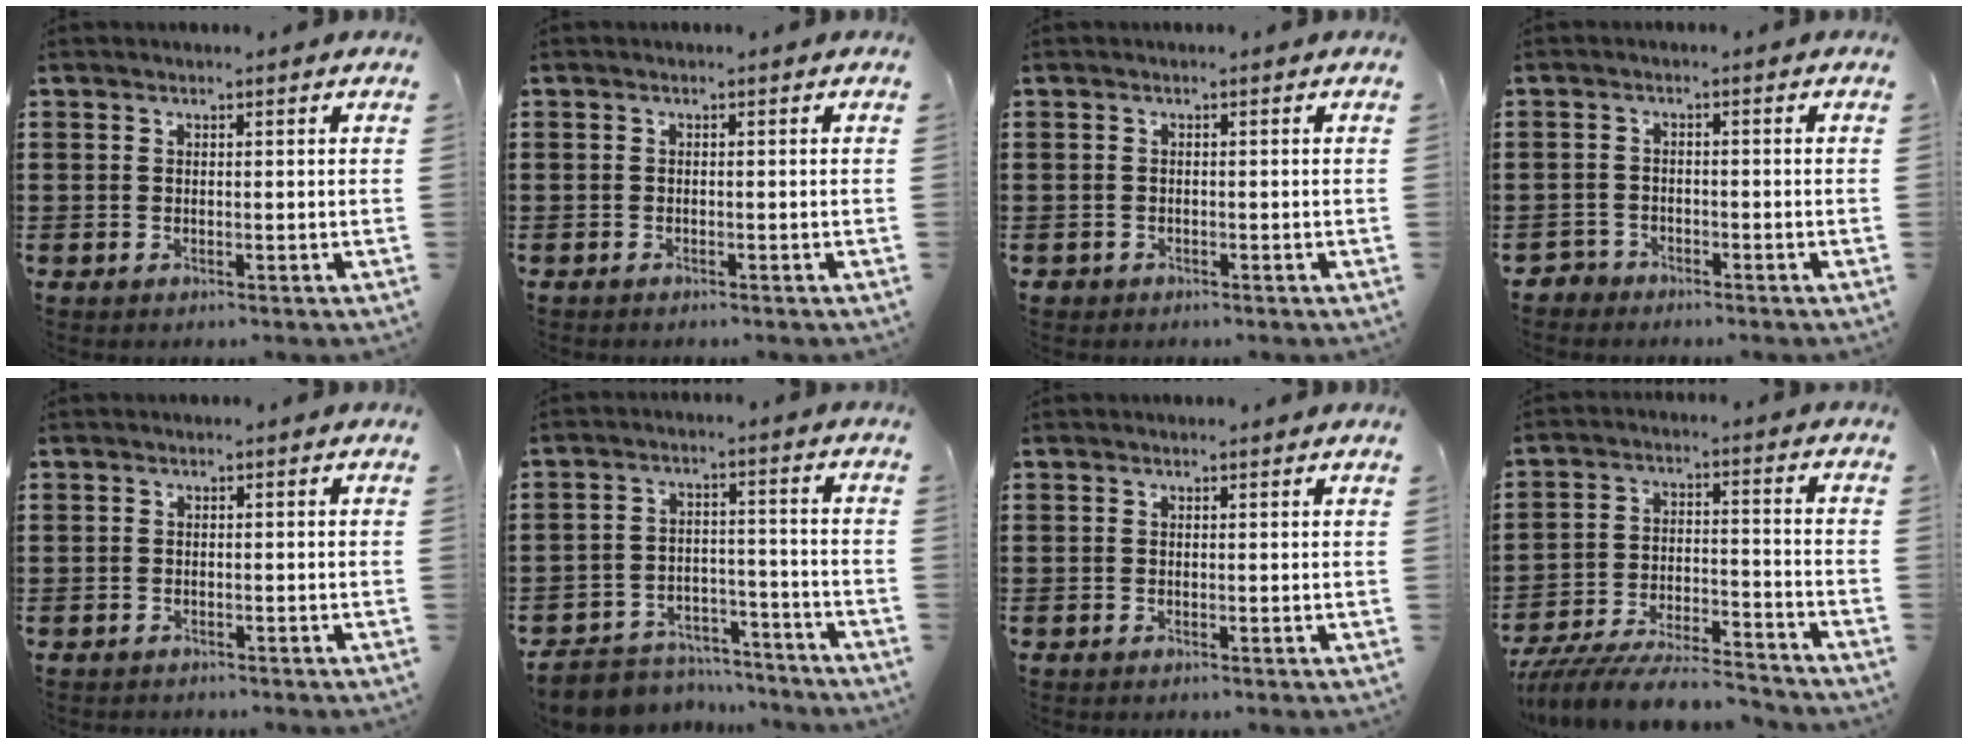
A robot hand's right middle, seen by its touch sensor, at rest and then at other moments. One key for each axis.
{"total": 0.5, "fx": -0.5, "fy": 0.1, "fz": 0.1, "tx": -0.003, "ty": -0.003, "tz": -0.010}
{"total": 0.8, "fx": -0.6, "fy": 0.5, "fz": 0.0, "tx": -0.004, "ty": 0.001, "tz": -0.015}
{"total": 2.2, "fx": -2.1, "fy": 0.7, "fz": -0.1, "tx": -0.014, "ty": -0.004, "tz": -0.048}
{"total": 0.7, "fx": -0.6, "fy": 0.3, "fz": -0.2, "tx": 0.002, "ty": 0.004, "tz": -0.015}
{"total": 6.3, "fx": -6.0, "fy": 1.7, "fz": 0.6, "tx": -0.014, "ty": 0.014, "tz": -0.120}
{"total": 0.0}
{"total": 8.9, "fx": -8.4, "fy": 1.0, "fz": 2.8, "tx": -0.047, "ty": 0.015, "tz": -0.162}